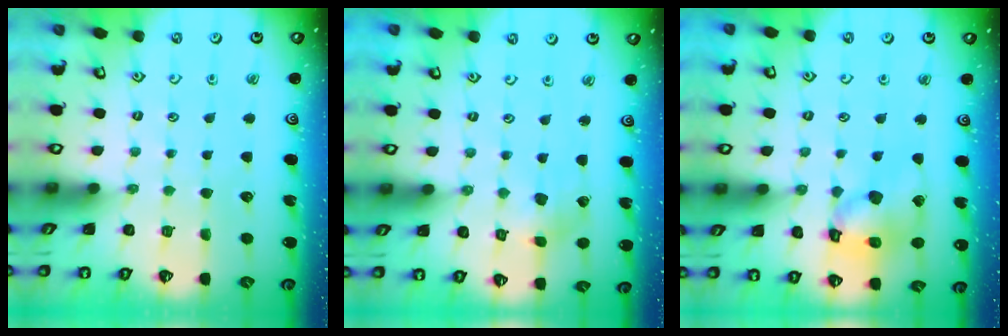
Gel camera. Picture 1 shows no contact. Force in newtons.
{"total": 2.2, "press": 2.2, "slide": 0.4}
{"total": 14.4, "press": 14.2, "slide": 2.2}